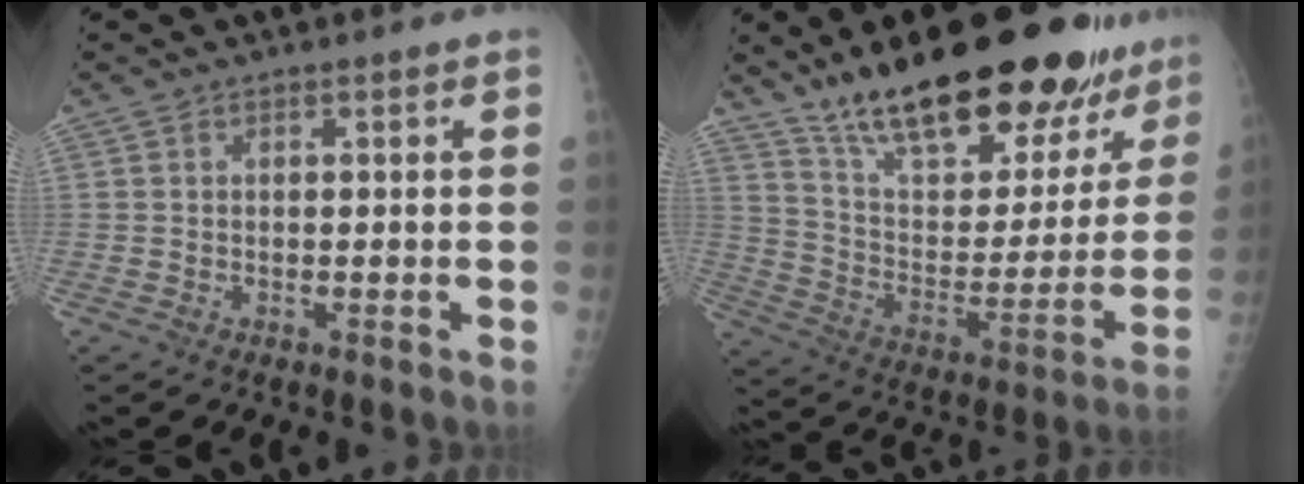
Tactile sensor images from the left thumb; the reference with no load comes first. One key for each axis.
{"total": 28.6, "fx": 21.0, "fy": 10.2, "fz": 16.4, "tx": -0.210, "ty": -0.081, "tz": 0.326}